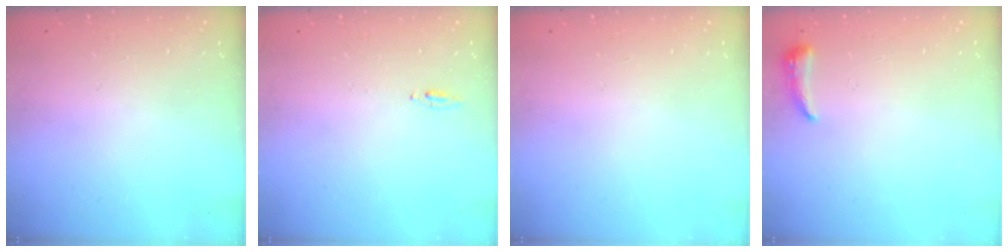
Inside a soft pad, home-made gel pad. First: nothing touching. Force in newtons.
{"total": 4.6, "press": 4.4, "slide": 1.6}
{"total": 0.0}
{"total": 4.3, "press": 4.2, "slide": 0.9}